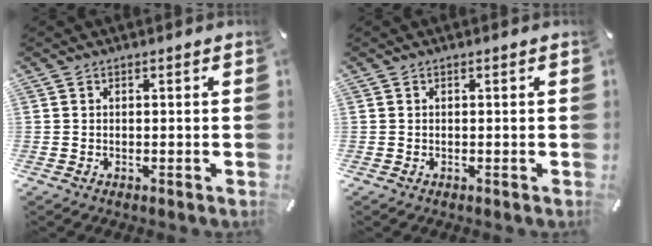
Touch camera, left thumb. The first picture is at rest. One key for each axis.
{"total": 0.0}